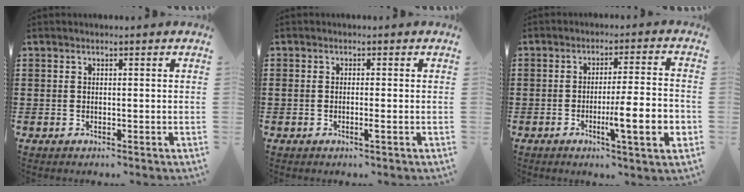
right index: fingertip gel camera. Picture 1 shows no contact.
{"total": 1.3, "force": [-0.6, 0.0, 1.1], "torque": [-0.020, -0.003, -0.011]}
{"total": 9.8, "force": [-2.8, 1.0, 9.3], "torque": [-0.148, -0.012, -0.049]}